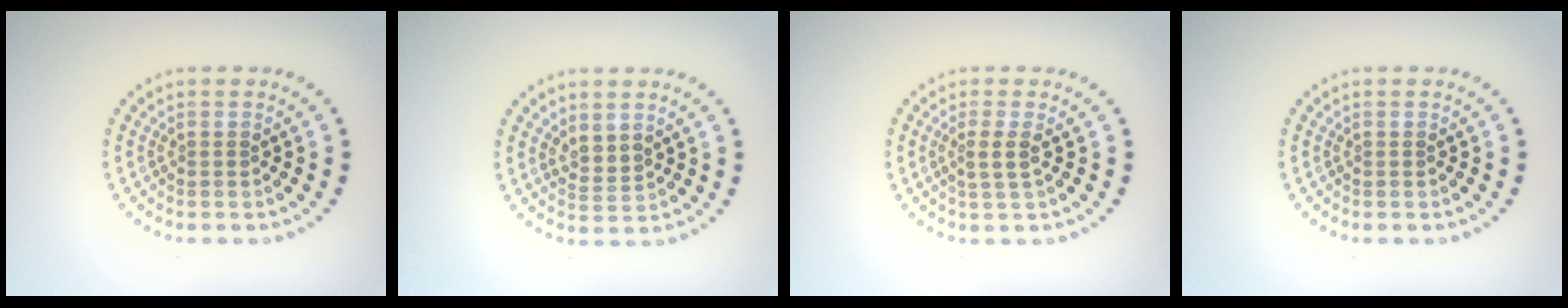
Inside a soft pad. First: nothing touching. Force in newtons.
{"total": 1.8, "press": 1.4, "slide": 1.2}
{"total": 1.6, "press": 1.2, "slide": 1.0}
{"total": 0.0}